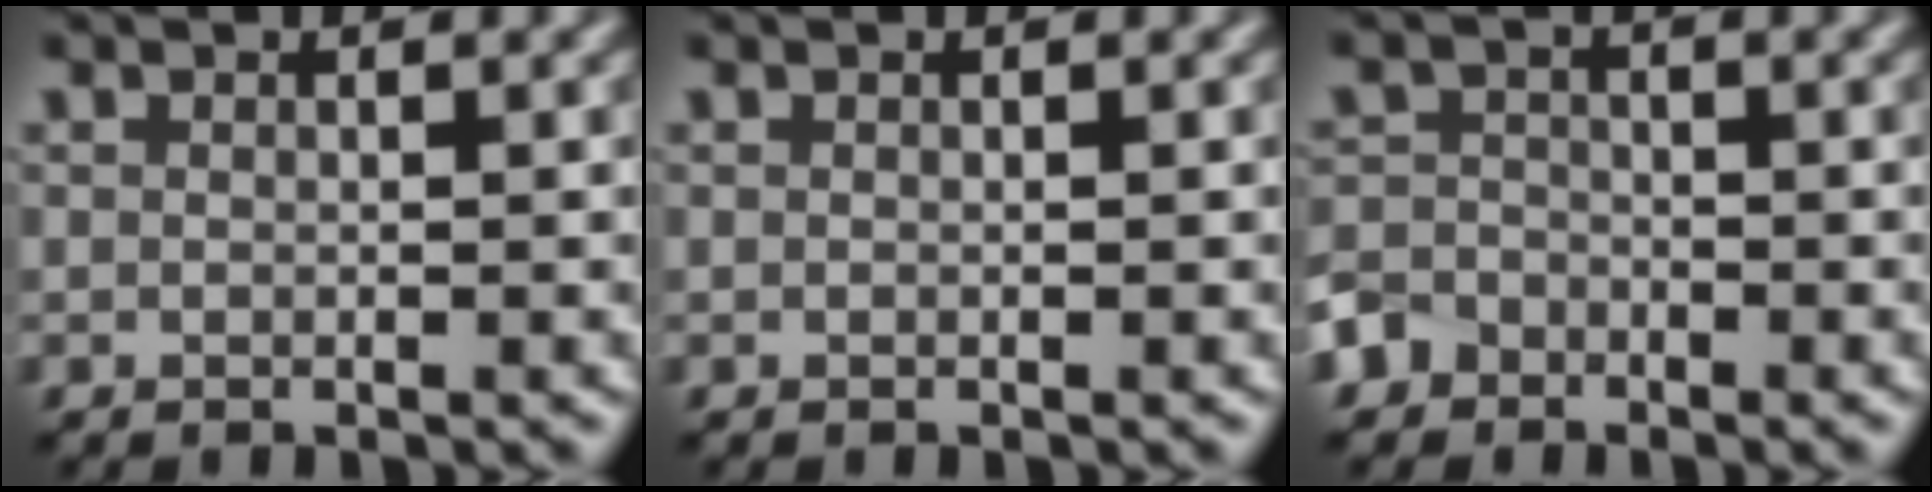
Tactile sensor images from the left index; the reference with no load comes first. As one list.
[{"total": 0.0}, {"total": 3.2, "force": [-2.3, 2.2, 0.3], "torque": [0.007, -0.001, -0.050]}]